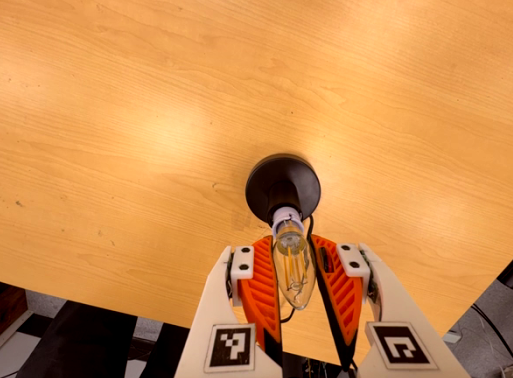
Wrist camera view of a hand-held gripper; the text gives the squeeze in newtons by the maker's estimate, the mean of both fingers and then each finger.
{"total": 8.9, "left": 7.9, "right": 9.9}